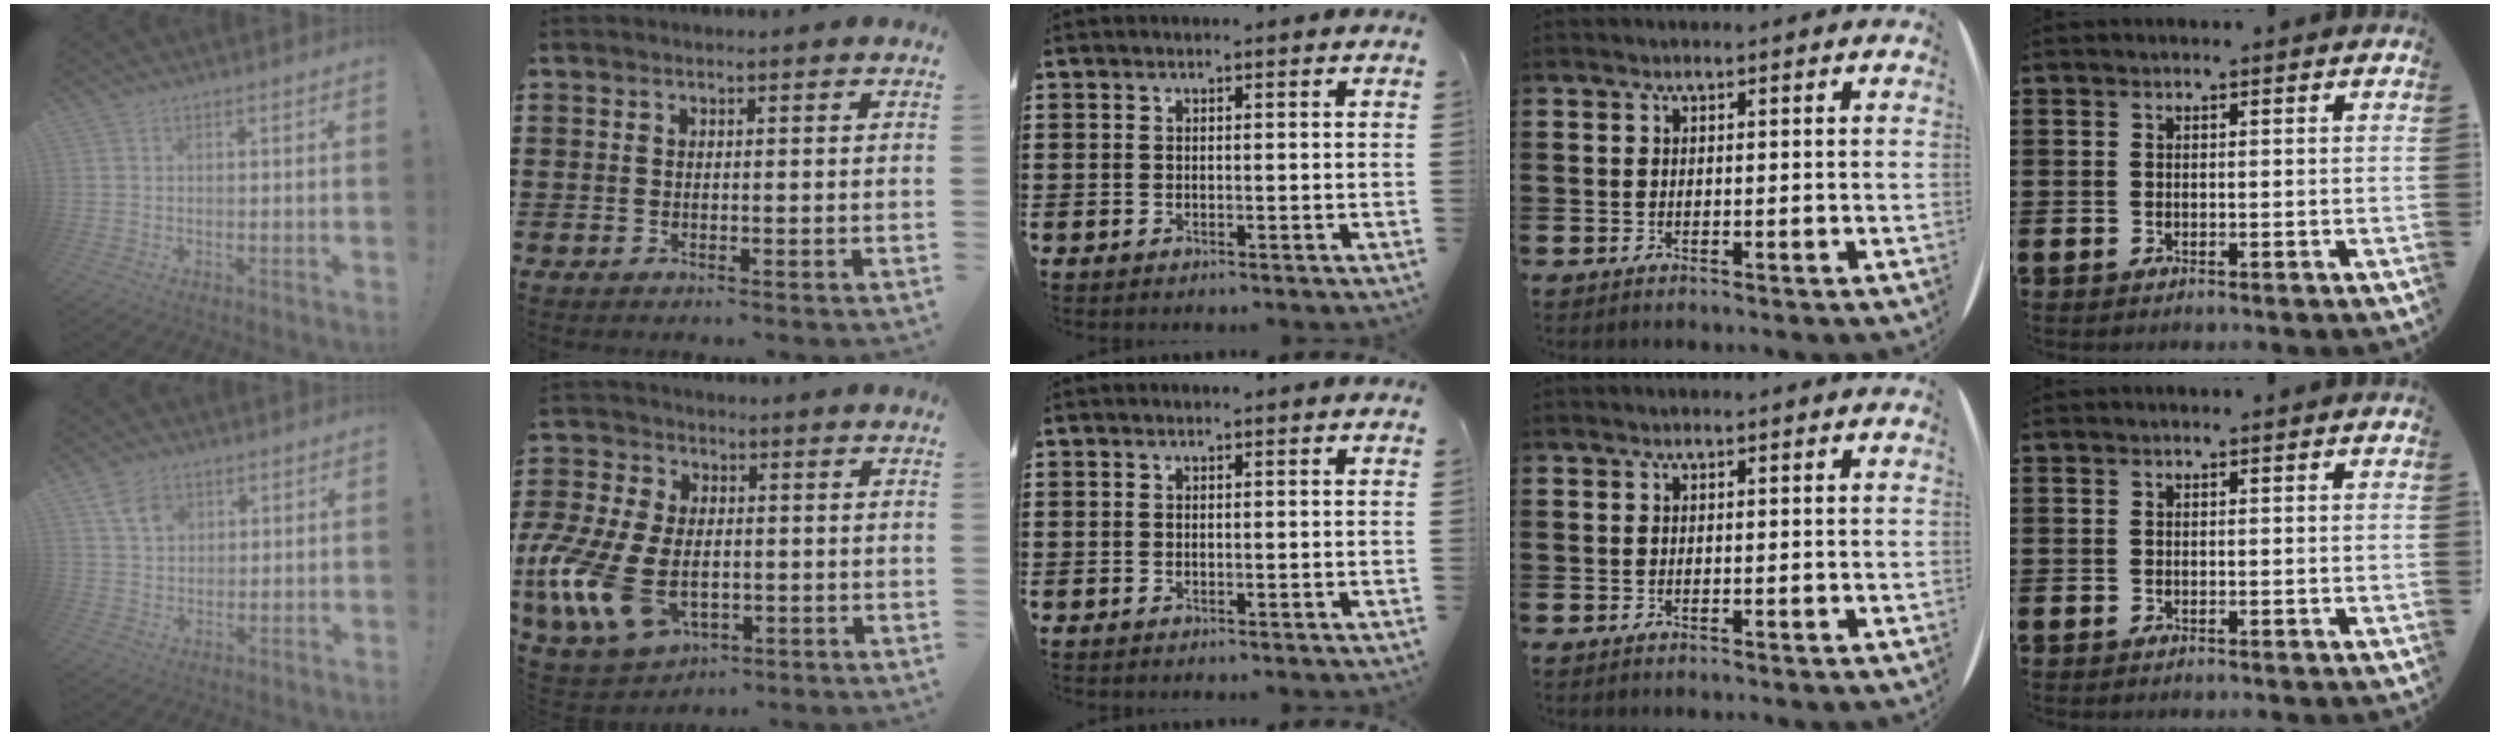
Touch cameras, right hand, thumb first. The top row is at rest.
{"thumb": {"total": 6.6, "force": [3.3, 4.7, 3.3], "torque": [-0.052, -0.006, 0.062]}, "index": {"total": 13.5, "force": [-4.0, 7.9, 10.3], "torque": [-0.258, -0.006, -0.076]}}